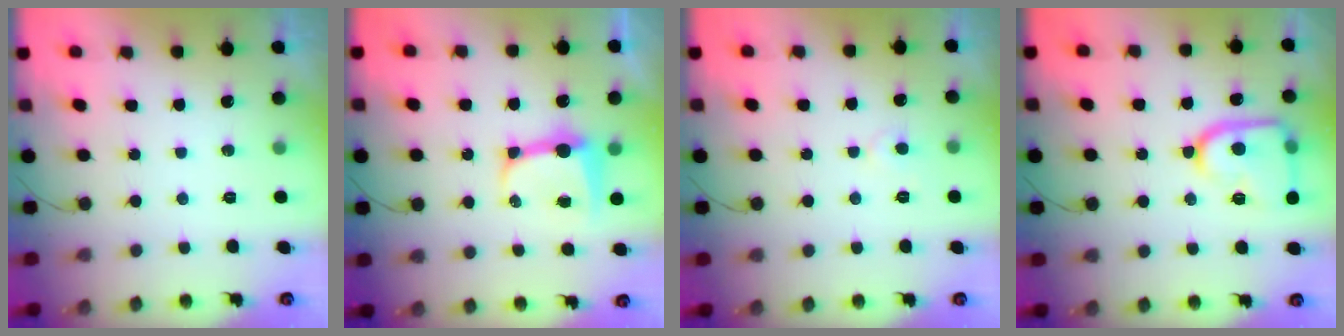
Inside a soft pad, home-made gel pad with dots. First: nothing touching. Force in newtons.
{"total": 8.6, "press": 8.5, "slide": 0.7}
{"total": 3.1, "press": 3.1, "slide": 0.5}
{"total": 16.0, "press": 16.0, "slide": 1.6}